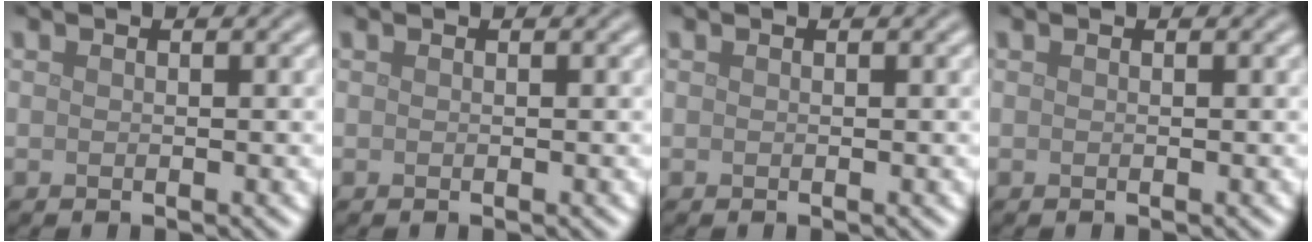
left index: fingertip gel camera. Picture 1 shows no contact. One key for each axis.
{"total": 0.0}
{"total": 0.0}
{"total": 0.0}